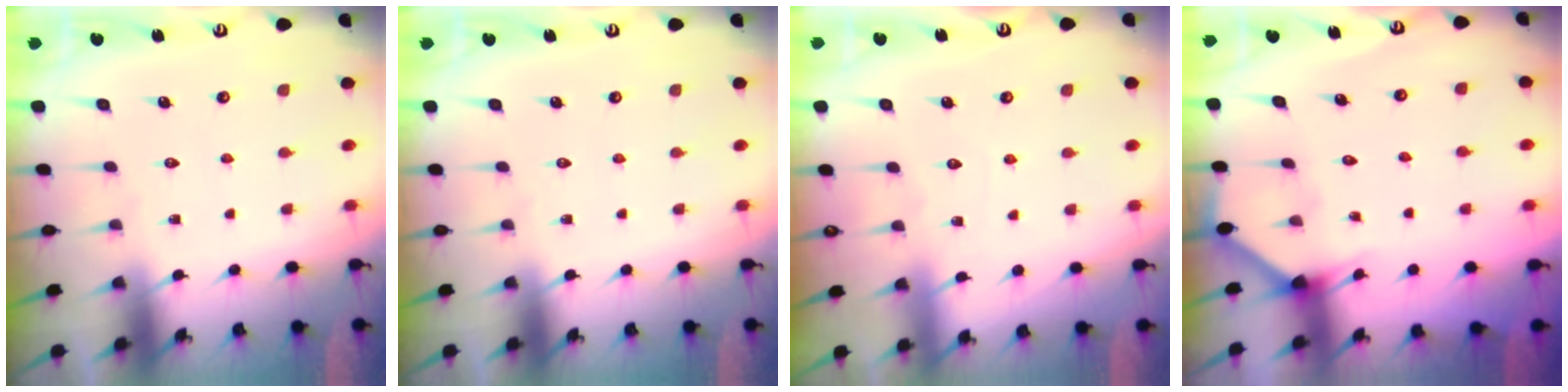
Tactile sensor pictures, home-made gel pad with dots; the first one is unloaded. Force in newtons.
{"total": 0.0}
{"total": 3.1, "press": 3.1, "slide": 0.4}
{"total": 2.2, "press": 2.2, "slide": 0.2}